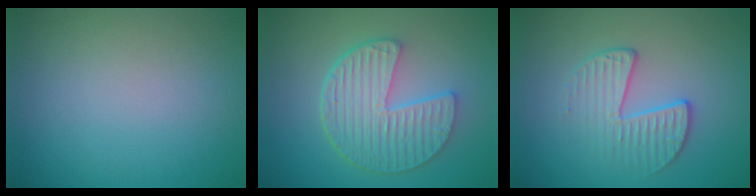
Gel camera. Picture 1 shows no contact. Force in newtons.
{"total": 6.3, "press": 4.6, "slide": 4.3}
{"total": 2.8, "press": 2.0, "slide": 1.9}